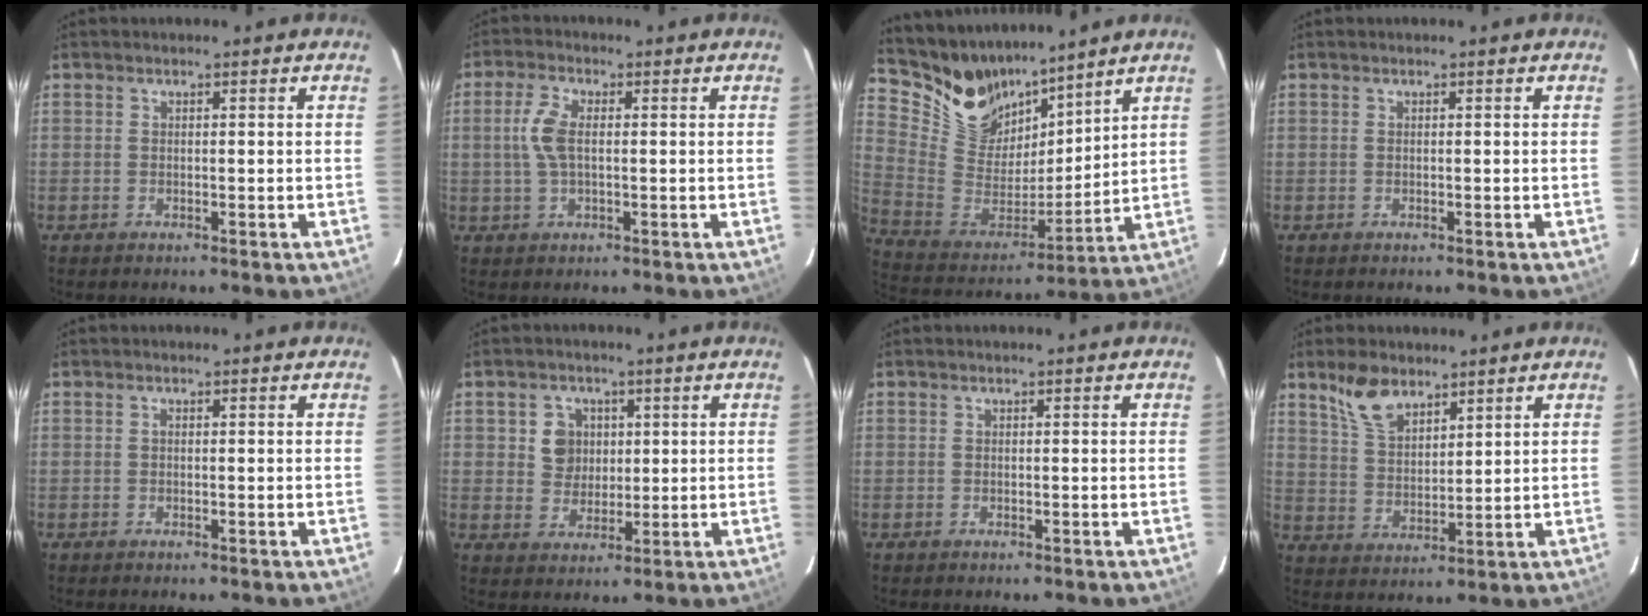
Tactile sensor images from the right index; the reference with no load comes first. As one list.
[{"total": 5.5, "force": [0.4, 2.5, 4.9], "torque": [-0.104, 0.007, 0.011]}, {"total": 16.7, "force": [13.7, 8.3, 4.8], "torque": [-0.141, -0.005, 0.273]}, {"total": 0.0}, {"total": 0.0}, {"total": 5.6, "force": [1.3, 5.2, 1.7], "torque": [-0.032, 0.014, 0.031]}, {"total": 0.0}, {"total": 8.0, "force": [5.8, 3.8, 4.1], "torque": [-0.075, 0.013, 0.120]}]